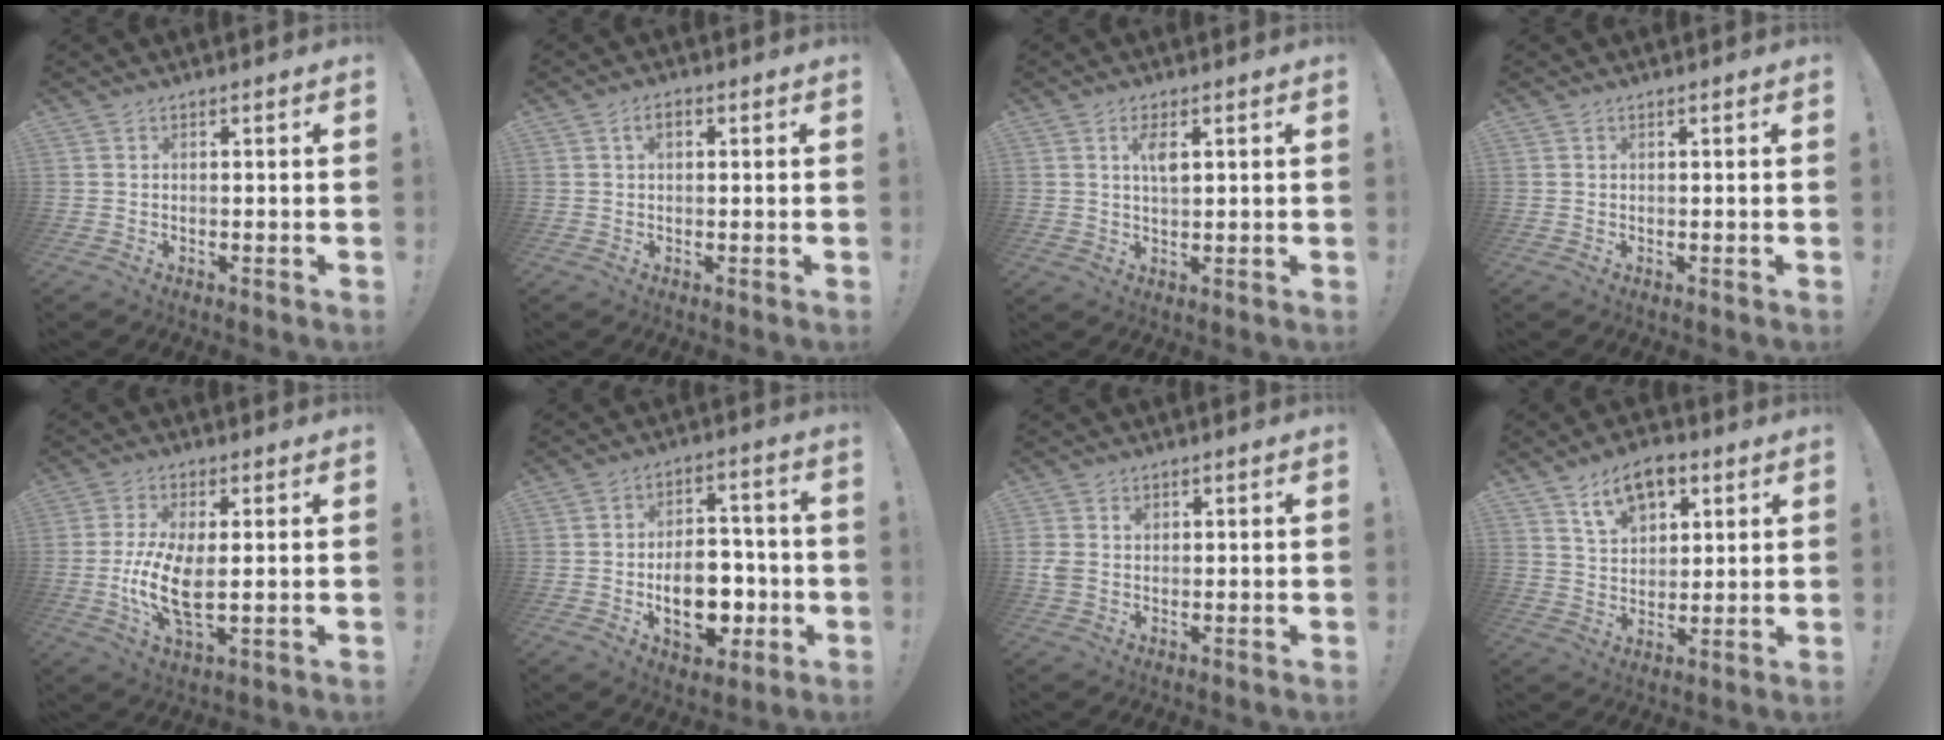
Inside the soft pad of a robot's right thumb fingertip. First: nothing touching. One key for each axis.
{"total": 2.5, "fx": 0.7, "fy": 1.4, "fz": 1.9, "tx": -0.035, "ty": 0.005, "tz": 0.010}
{"total": 4.3, "fx": 1.5, "fy": 1.7, "fz": 3.7, "tx": -0.066, "ty": 0.000, "tz": 0.022}
{"total": 0.0}
{"total": 11.4, "fx": -0.5, "fy": 4.6, "fz": 10.4, "tx": -0.205, "ty": -0.014, "tz": -0.009}
{"total": 14.9, "fx": -3.8, "fy": 9.7, "fz": 10.6, "tx": -0.153, "ty": 0.020, "tz": -0.058}
{"total": 2.9, "fx": 0.9, "fy": 2.3, "fz": 1.6, "tx": -0.018, "ty": -0.001, "tz": 0.016}
{"total": 11.2, "fx": 6.5, "fy": 6.9, "fz": 6.0, "tx": -0.085, "ty": -0.027, "tz": 0.120}